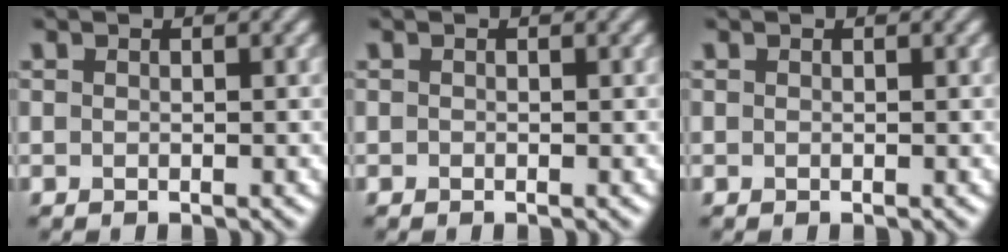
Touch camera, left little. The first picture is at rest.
{"total": 0.0}
{"total": 0.0}